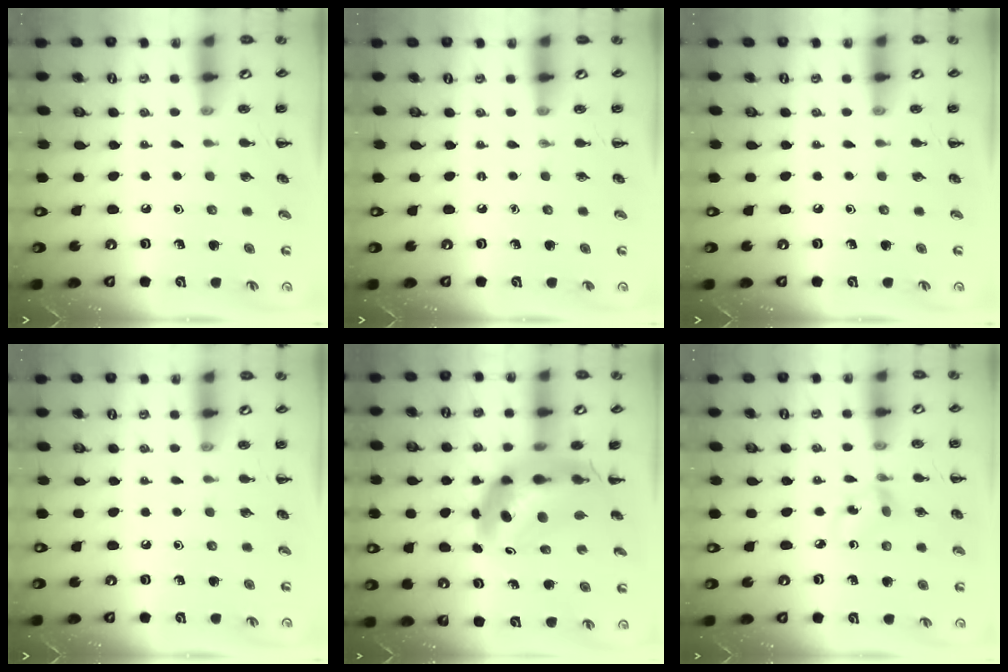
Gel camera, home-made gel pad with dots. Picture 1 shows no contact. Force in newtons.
{"total": 0.0}
{"total": 0.0}
{"total": 0.0}
{"total": 9.2, "press": 8.7, "slide": 2.9}
{"total": 3.0, "press": 2.9, "slide": 0.7}